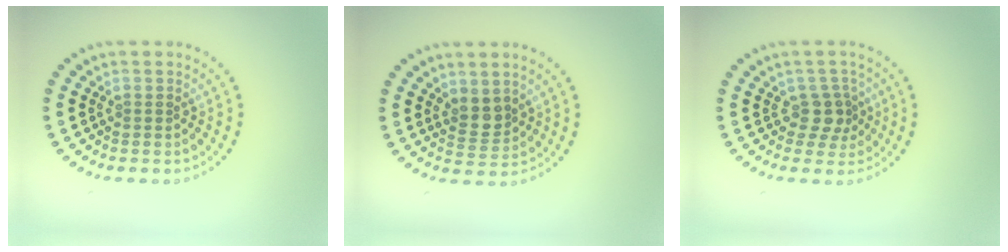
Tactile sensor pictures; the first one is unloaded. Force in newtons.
{"total": 2.2, "press": 1.9, "slide": 1.1}
{"total": 2.3, "press": 1.9, "slide": 1.4}